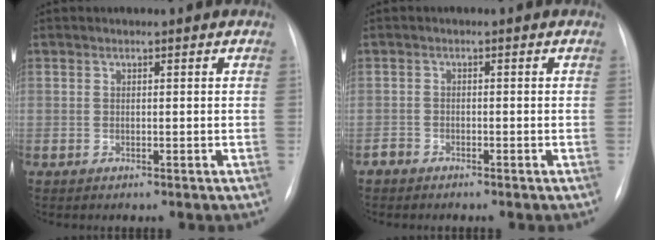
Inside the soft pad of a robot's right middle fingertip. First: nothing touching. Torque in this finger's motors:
{"motor_torque": [-0.05, 0.04, 0.00, 0.01]}